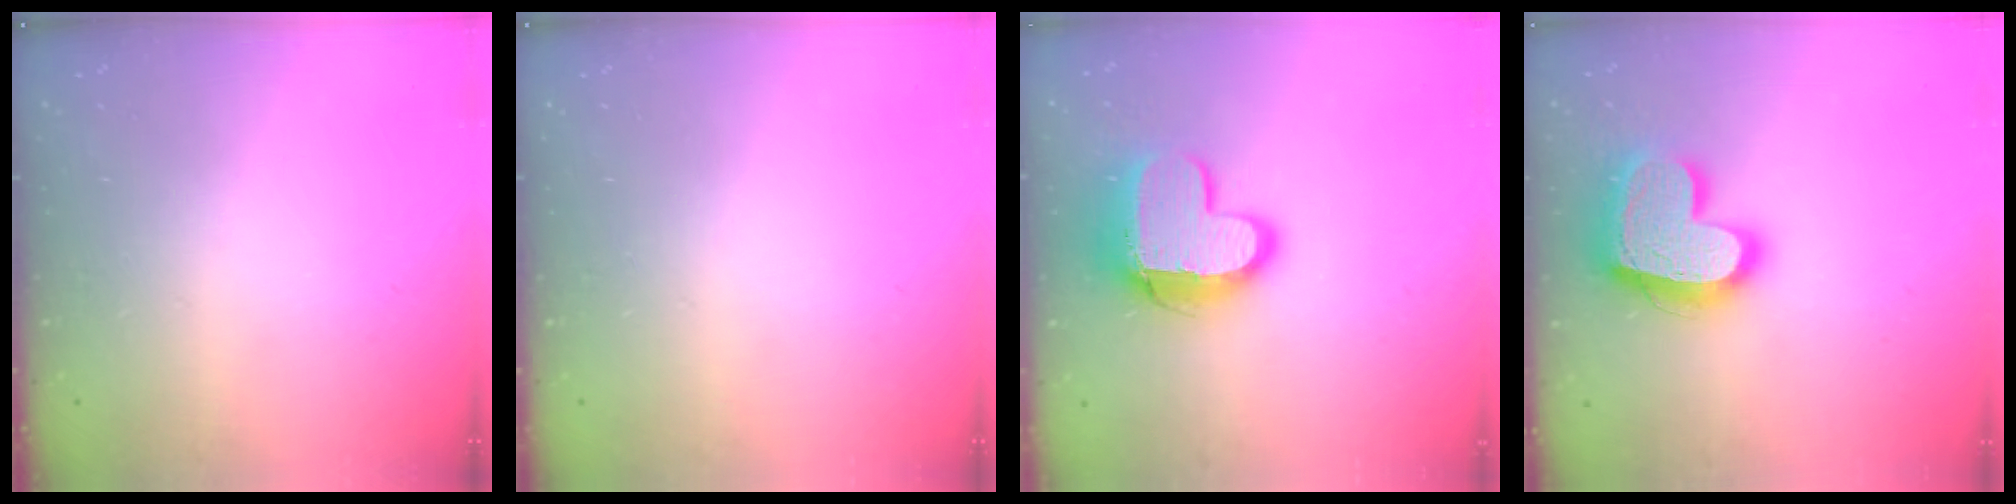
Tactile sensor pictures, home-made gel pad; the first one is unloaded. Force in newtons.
{"total": 0.0}
{"total": 14.2, "press": 14.2, "slide": 1.1}
{"total": 19.9, "press": 19.9, "slide": 1.1}